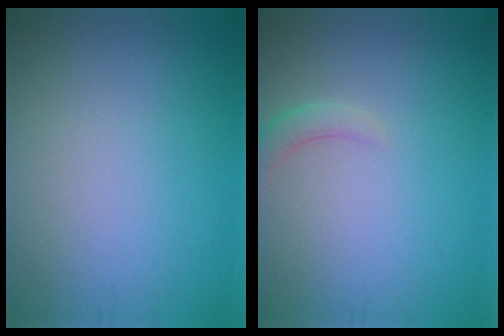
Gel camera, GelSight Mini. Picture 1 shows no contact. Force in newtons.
{"total": 1.6, "press": 1.6, "slide": 0.3}